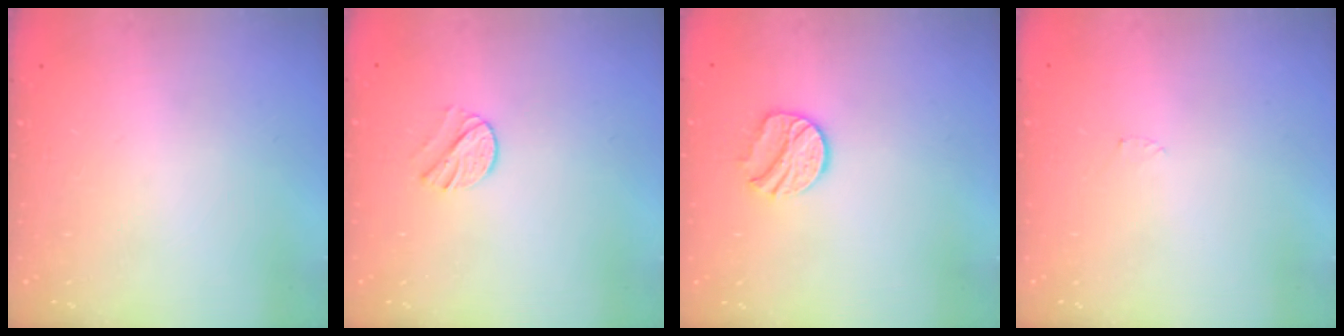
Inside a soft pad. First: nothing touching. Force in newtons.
{"total": 7.5, "press": 7.4, "slide": 0.8}
{"total": 9.4, "press": 9.4, "slide": 0.4}
{"total": 2.3, "press": 2.3, "slide": 0.2}